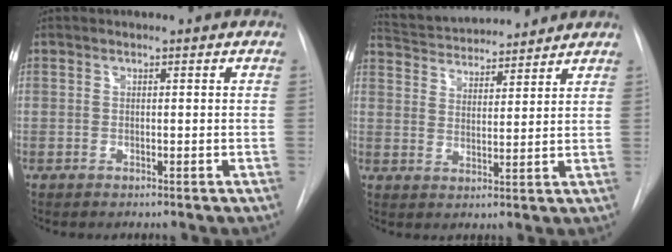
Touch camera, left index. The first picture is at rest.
{"total": 13.1, "force": [12.4, 2.1, 3.8], "torque": [-0.067, 0.022, 0.198]}